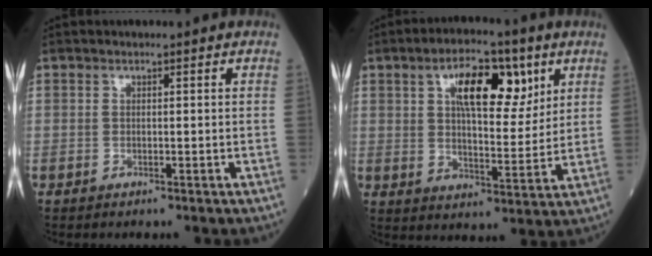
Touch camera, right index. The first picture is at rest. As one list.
[{"total": 12.0, "force": [5.3, 4.5, 9.8], "torque": [-0.157, 0.015, 0.087]}]